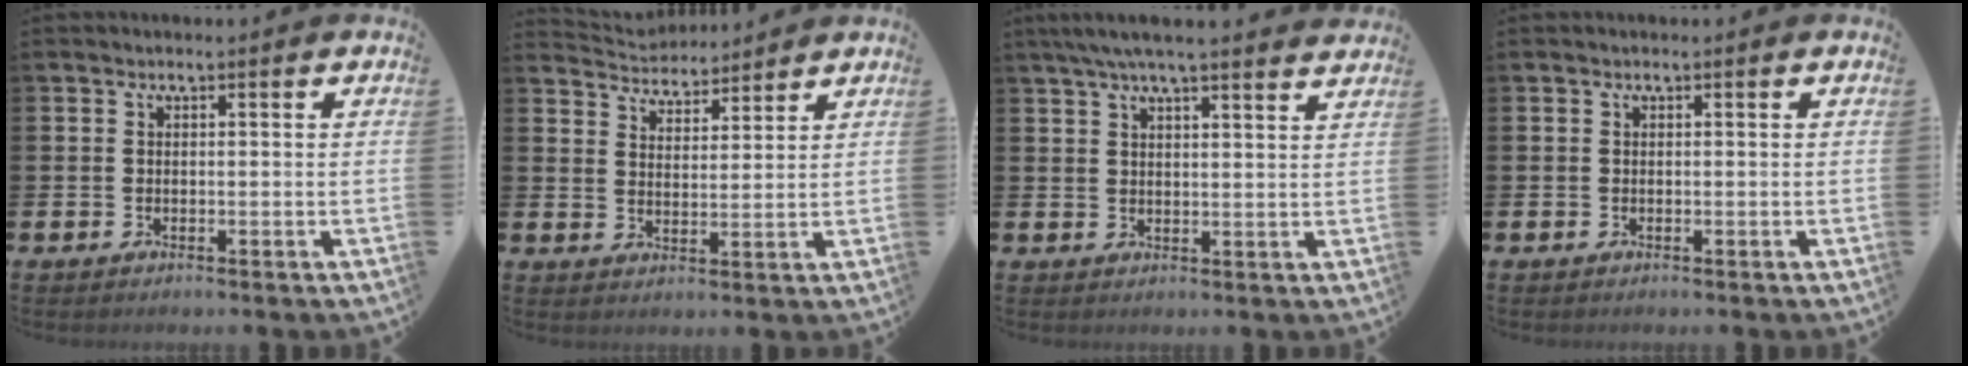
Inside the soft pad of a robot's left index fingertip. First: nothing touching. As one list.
[{"total": 4.4, "force": [4.3, 0.9, -0.5], "torque": [-0.009, -0.028, 0.077]}, {"total": 5.6, "force": [5.1, 0.2, 2.2], "torque": [-0.055, -0.012, 0.094]}, {"total": 0.0}]